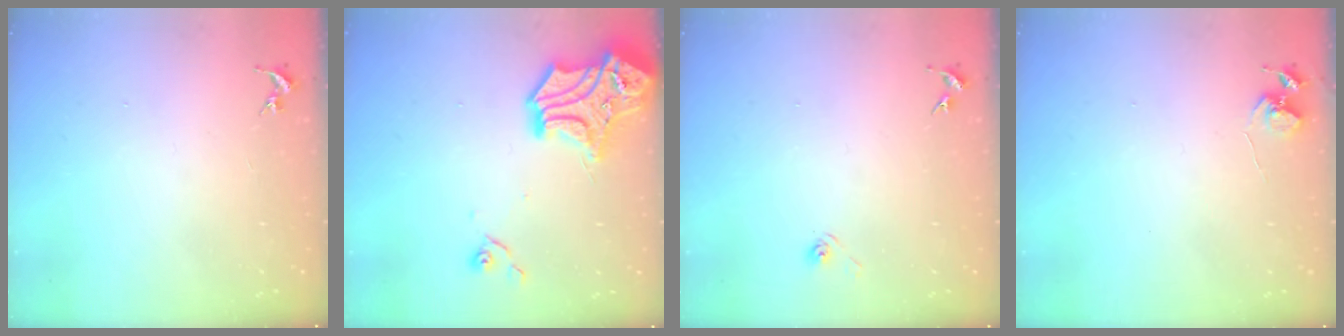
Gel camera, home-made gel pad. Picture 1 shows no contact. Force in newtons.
{"total": 19.4, "press": 19.2, "slide": 2.6}
{"total": 3.0, "press": 2.5, "slide": 1.7}
{"total": 5.6, "press": 5.6, "slide": 0.4}